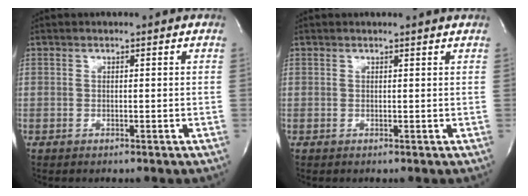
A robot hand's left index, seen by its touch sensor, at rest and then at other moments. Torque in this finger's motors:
{"motor_torque": [0.06, -0.24, 0.06, 0.01]}